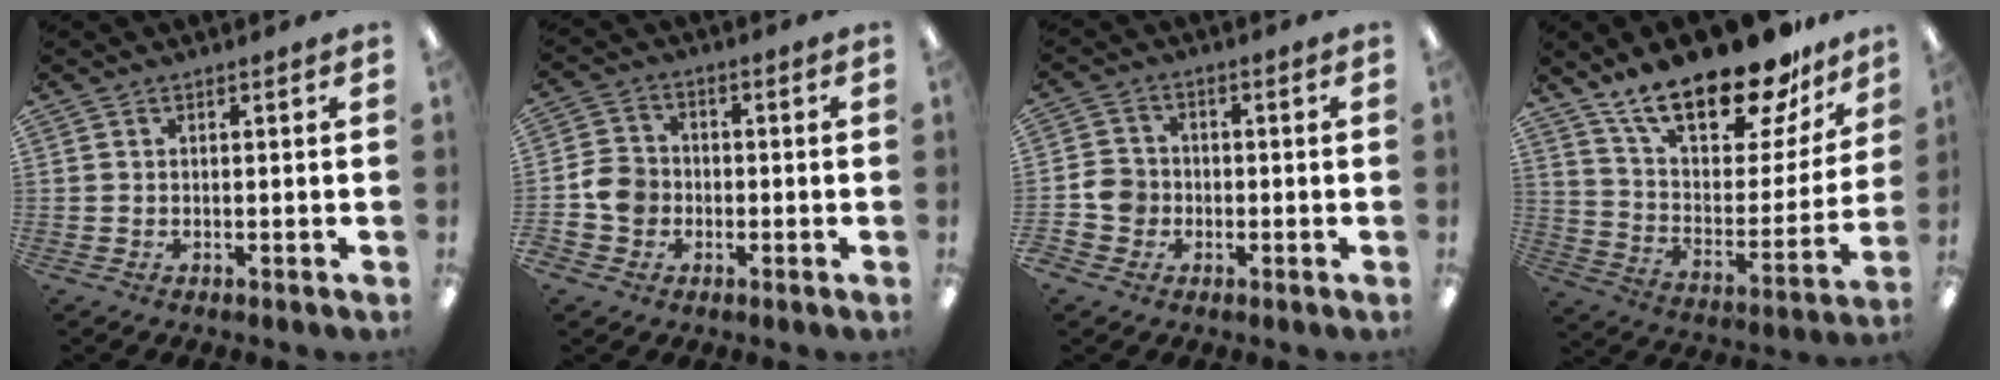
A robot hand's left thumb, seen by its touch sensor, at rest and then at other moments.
{"total": 6.5, "force": [-1.8, 5.7, 2.5], "torque": [-0.052, 0.020, -0.029]}
{"total": 5.6, "force": [-1.8, 5.0, 1.9], "torque": [-0.040, 0.015, -0.030]}
{"total": 24.3, "force": [18.6, 8.5, 13.1], "torque": [-0.205, -0.124, 0.317]}